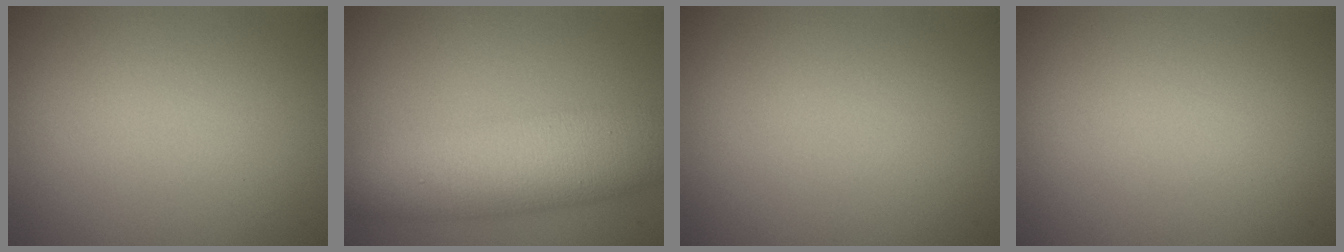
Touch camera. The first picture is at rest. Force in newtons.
{"total": 7.8, "press": 7.8, "slide": 0.1}
{"total": 0.0}
{"total": 0.0}